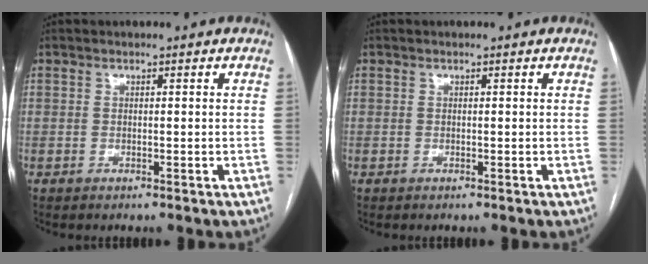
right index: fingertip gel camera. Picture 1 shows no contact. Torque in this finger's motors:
{"motor_torque": [0.00, 0.00, 0.00, 0.01]}